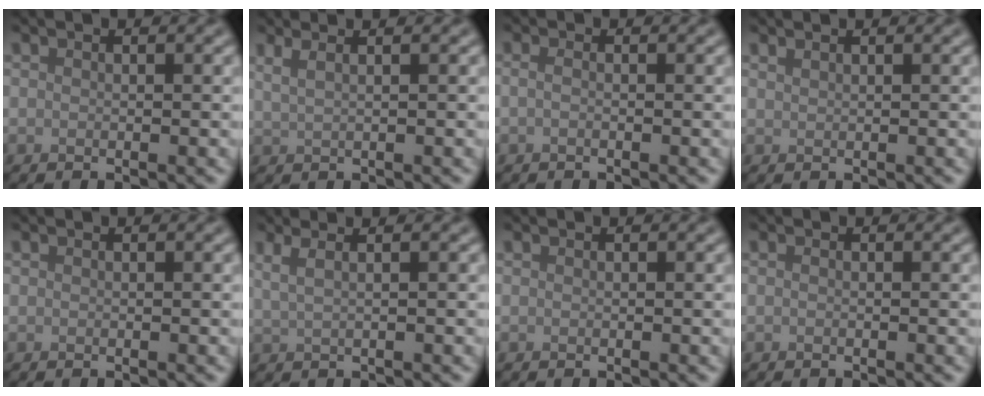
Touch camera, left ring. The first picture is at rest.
{"total": 3.4, "force": [2.1, 1.6, 2.1], "torque": [-0.021, 0.014, 0.009]}
{"total": 0.8, "force": [-0.2, 0.3, 0.7], "torque": [-0.015, -0.005, -0.005]}
{"total": 0.6, "force": [0.6, 0.1, 0.2], "torque": [-0.003, 0.001, 0.011]}
{"total": 0.0}
{"total": 3.7, "force": [2.1, 1.8, 2.5], "torque": [-0.030, 0.016, 0.008]}
{"total": 0.0}
{"total": 0.0}